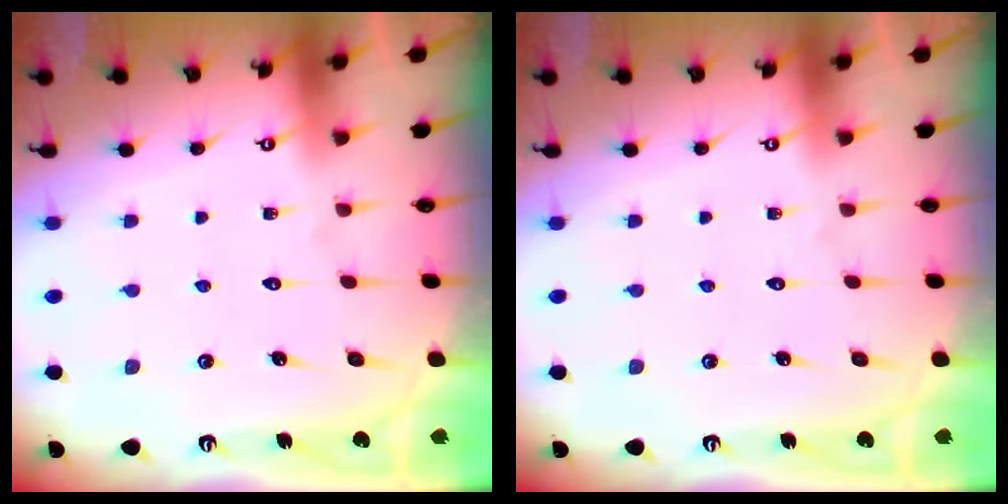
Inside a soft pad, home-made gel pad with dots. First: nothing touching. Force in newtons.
{"total": 0.0}